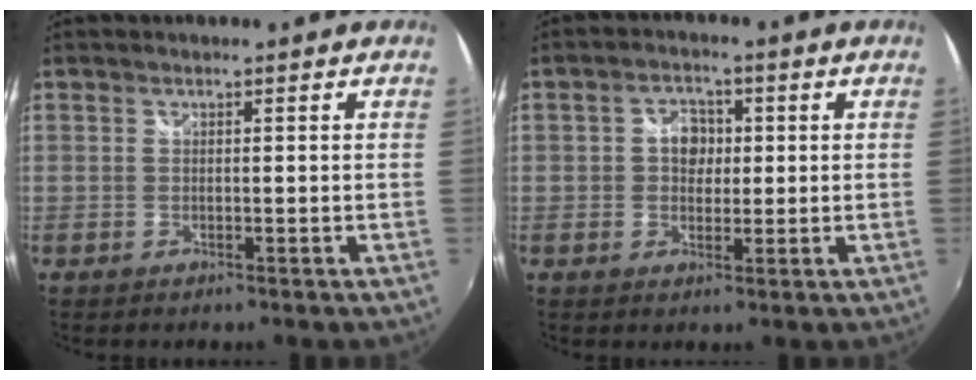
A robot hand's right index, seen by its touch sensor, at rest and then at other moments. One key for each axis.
{"total": 4.5, "fx": 0.4, "fy": 3.8, "fz": 2.5, "tx": -0.039, "ty": 0.012, "tz": 0.006}